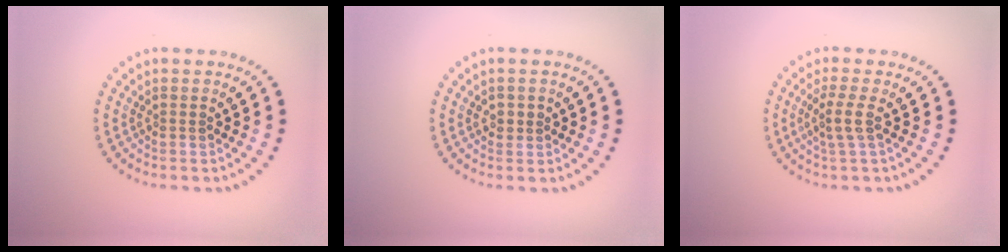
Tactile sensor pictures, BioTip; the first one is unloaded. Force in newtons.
{"total": 1.2, "press": 1.0, "slide": 0.6}
{"total": 2.0, "press": 1.6, "slide": 1.2}